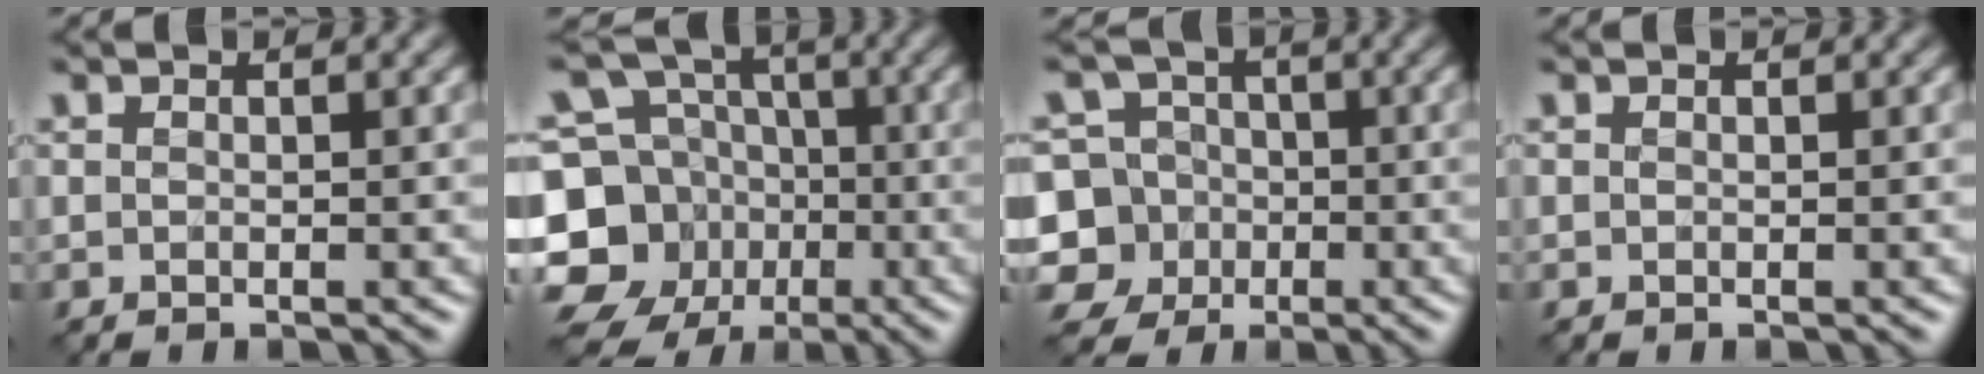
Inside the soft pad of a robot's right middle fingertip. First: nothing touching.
{"total": 11.8, "force": [-3.5, 10.1, 4.9], "torque": [-0.126, -0.010, -0.084]}
{"total": 9.1, "force": [-2.5, 8.3, 2.7], "torque": [-0.065, 0.023, -0.083]}
{"total": 0.0}